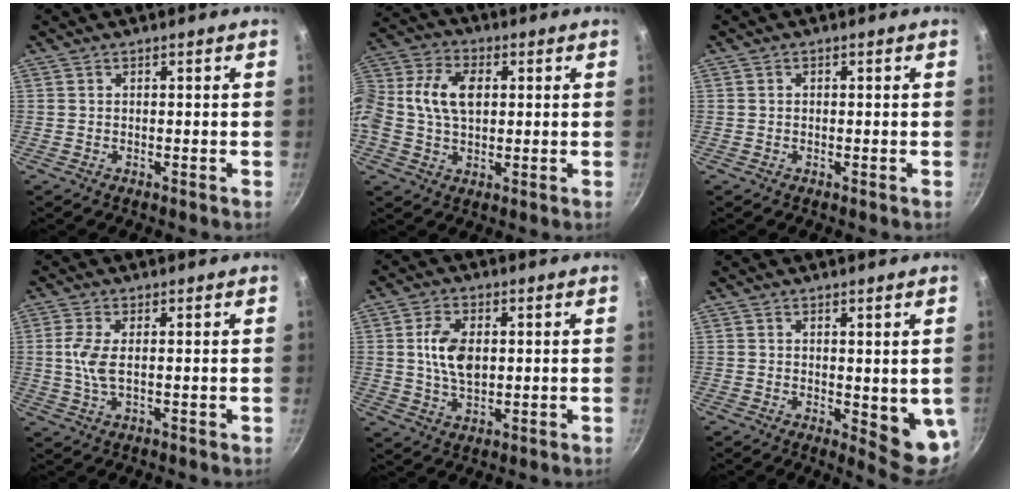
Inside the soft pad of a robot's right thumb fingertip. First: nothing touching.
{"total": 12.8, "force": [1.2, 8.9, 9.2], "torque": [-0.161, 0.023, 0.003]}
{"total": 0.5, "force": [-0.1, 0.5, 0.2], "torque": [-0.002, 0.003, -0.002]}
{"total": 4.8, "force": [0.5, 1.8, 4.4], "torque": [-0.103, 0.001, 0.009]}
{"total": 8.1, "force": [1.1, 4.9, 6.4], "torque": [-0.107, -0.002, 0.019]}
{"total": 7.1, "force": [0.4, 2.7, 6.6], "torque": [-0.070, -0.016, 0.012]}